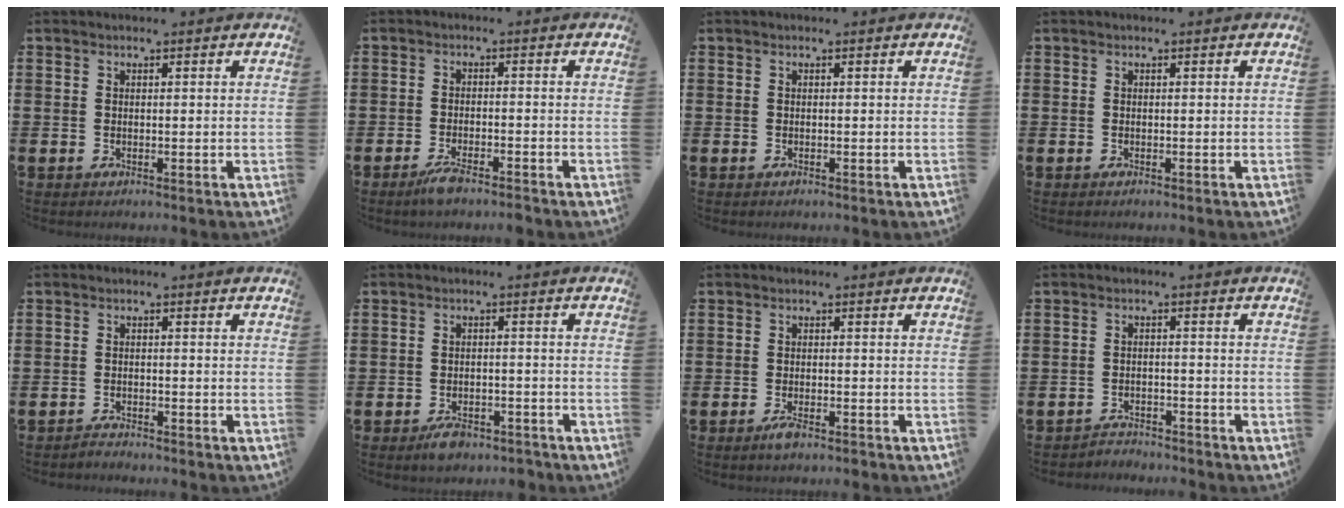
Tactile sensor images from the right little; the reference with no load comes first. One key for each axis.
{"total": 2.9, "fx": -2.1, "fy": 0.4, "fz": 1.9, "tx": -0.039, "ty": 0.005, "tz": -0.042}
{"total": 0.0}
{"total": 0.0}
{"total": 1.2, "fx": -1.2, "fy": 0.0, "fz": -0.1, "tx": -0.002, "ty": 0.003, "tz": -0.026}
{"total": 2.5, "fx": -2.0, "fy": 1.1, "fz": 0.9, "tx": -0.020, "ty": 0.007, "tz": -0.041}
{"total": 2.1, "fx": -1.2, "fy": 0.6, "fz": 1.6, "tx": -0.028, "ty": 0.003, "tz": -0.024}
{"total": 2.0, "fx": -2.0, "fy": 0.1, "fz": -0.3, "tx": -0.002, "ty": 0.004, "tz": -0.046}